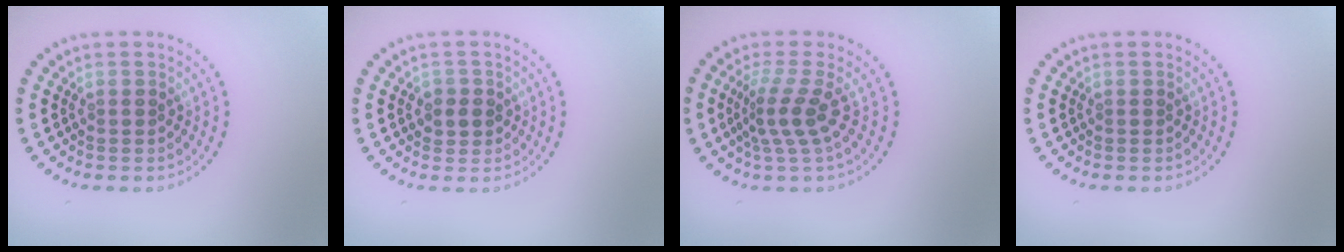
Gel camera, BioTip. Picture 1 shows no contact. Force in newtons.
{"total": 1.5, "press": 1.4, "slide": 0.7}
{"total": 2.9, "press": 1.9, "slide": 2.2}
{"total": 0.0}